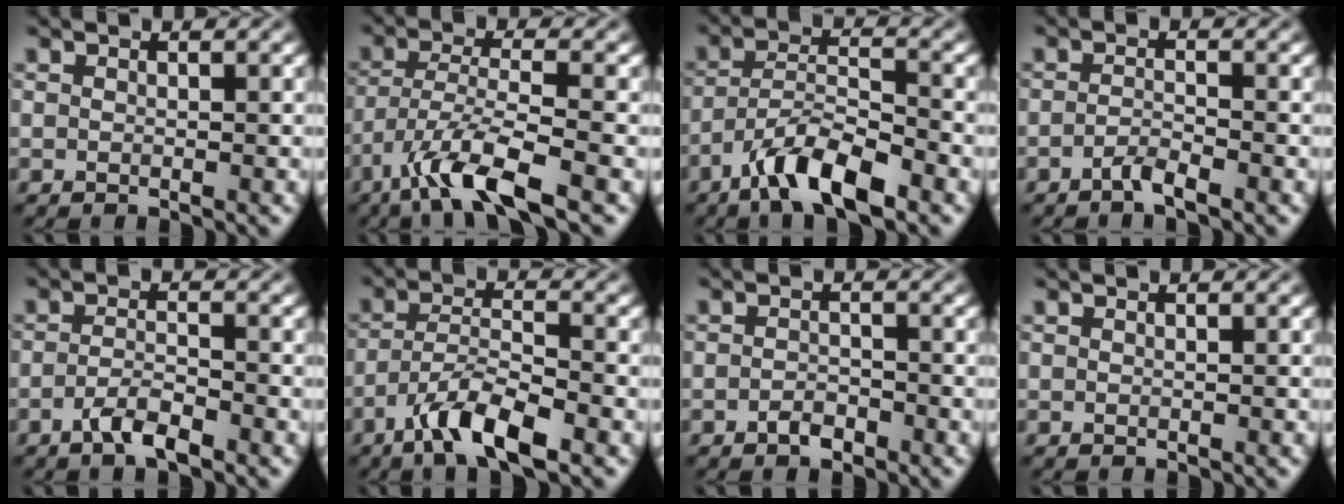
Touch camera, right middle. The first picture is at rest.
{"total": 6.7, "force": [-4.3, 1.3, 4.9], "torque": [-0.090, -0.001, -0.086]}
{"total": 6.3, "force": [-4.3, 1.6, 4.3], "torque": [-0.074, 0.006, -0.082]}
{"total": 1.6, "force": [-1.1, 0.2, 1.1], "torque": [-0.022, 0.003, -0.027]}
{"total": 2.6, "force": [-1.7, 0.7, 1.9], "torque": [-0.037, 0.004, -0.036]}
{"total": 5.7, "force": [-3.7, 1.4, 4.1], "torque": [-0.077, 0.001, -0.073]}
{"total": 1.5, "force": [-1.0, 0.8, 0.8], "torque": [-0.013, 0.003, -0.020]}
{"total": 0.0}